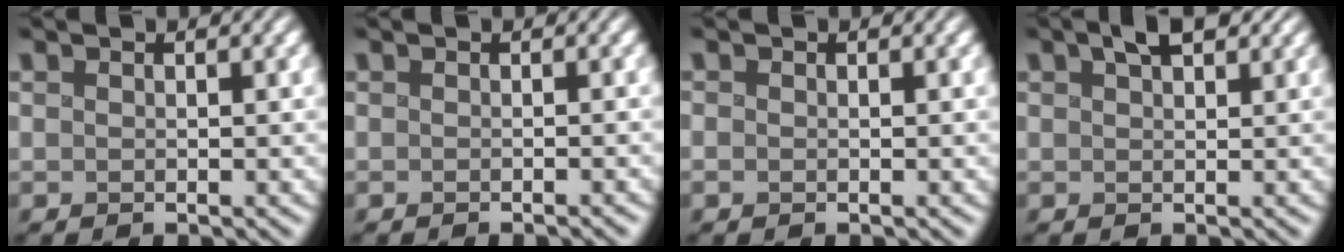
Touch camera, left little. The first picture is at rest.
{"total": 0.7, "force": [-0.6, 0.1, 0.4], "torque": [0.004, 0.004, -0.012]}
{"total": 0.0}
{"total": 3.2, "force": [1.8, 1.4, 2.2], "torque": [-0.030, 0.008, 0.026]}